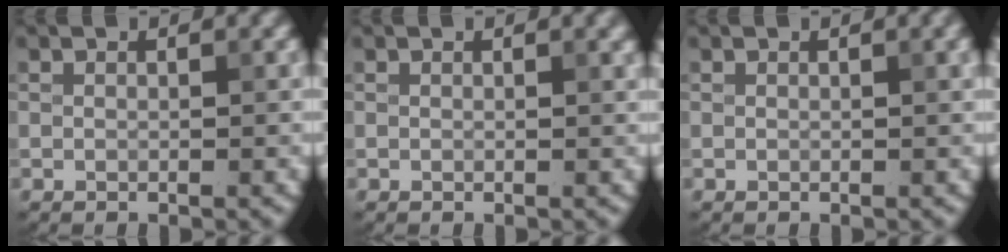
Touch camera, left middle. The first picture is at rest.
{"total": 0.7, "force": [0.5, 0.1, 0.5], "torque": [-0.005, 0.004, 0.006]}
{"total": 1.0, "force": [0.4, 0.2, 0.9], "torque": [-0.010, 0.007, 0.004]}